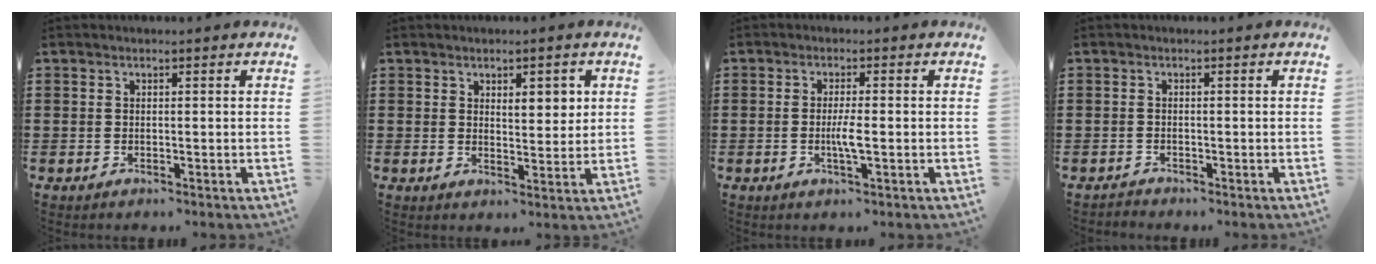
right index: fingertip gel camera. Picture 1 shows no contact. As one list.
[{"total": 3.6, "force": [1.8, 1.7, 2.6], "torque": [-0.030, 0.000, 0.025]}, {"total": 3.2, "force": [-0.8, 0.0, 3.1], "torque": [-0.061, -0.011, -0.016]}, {"total": 1.0, "force": [-0.9, 0.3, -0.2], "torque": [0.001, 0.005, -0.022]}]